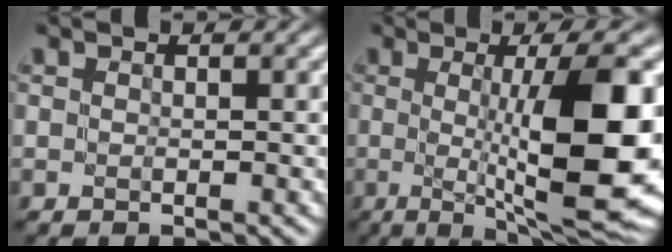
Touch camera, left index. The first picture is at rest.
{"total": 13.5, "force": [-0.1, 3.4, 13.1], "torque": [-0.165, -0.005, -0.002]}